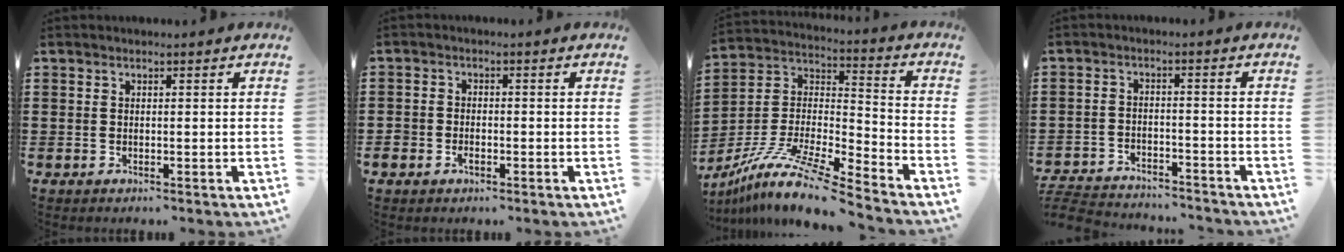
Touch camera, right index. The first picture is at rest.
{"total": 1.9, "force": [-1.1, 1.2, 0.9], "torque": [-0.026, -0.005, -0.022]}
{"total": 12.0, "force": [-10.0, 0.7, 6.7], "torque": [-0.143, 0.004, -0.200]}
{"total": 4.8, "force": [-4.7, 0.4, 0.5], "torque": [-0.024, -0.003, -0.100]}